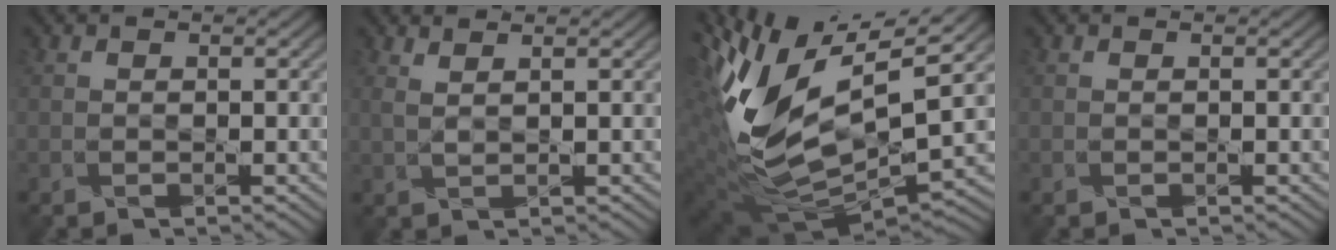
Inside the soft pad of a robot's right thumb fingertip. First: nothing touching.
{"total": 2.5, "force": [1.9, 0.7, 1.5], "torque": [-0.018, -0.002, 0.029]}
{"total": 16.2, "force": [3.4, 6.9, 14.3], "torque": [-0.297, -0.013, 0.073]}
{"total": 0.0}